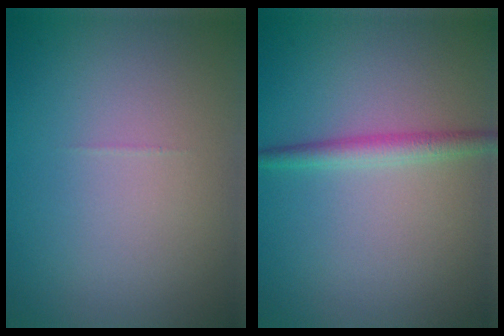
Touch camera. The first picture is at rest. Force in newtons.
{"total": 2.0, "press": 2.0, "slide": 0.0}